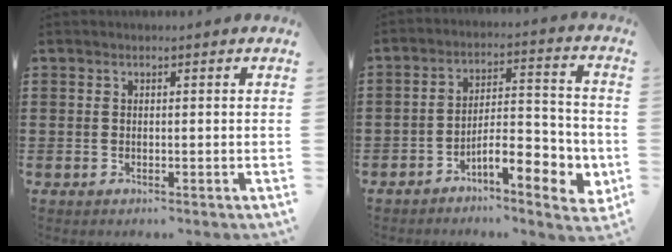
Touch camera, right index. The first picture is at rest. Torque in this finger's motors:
{"motor_torque": [1.25, -0.89, 0.29, 0.06]}